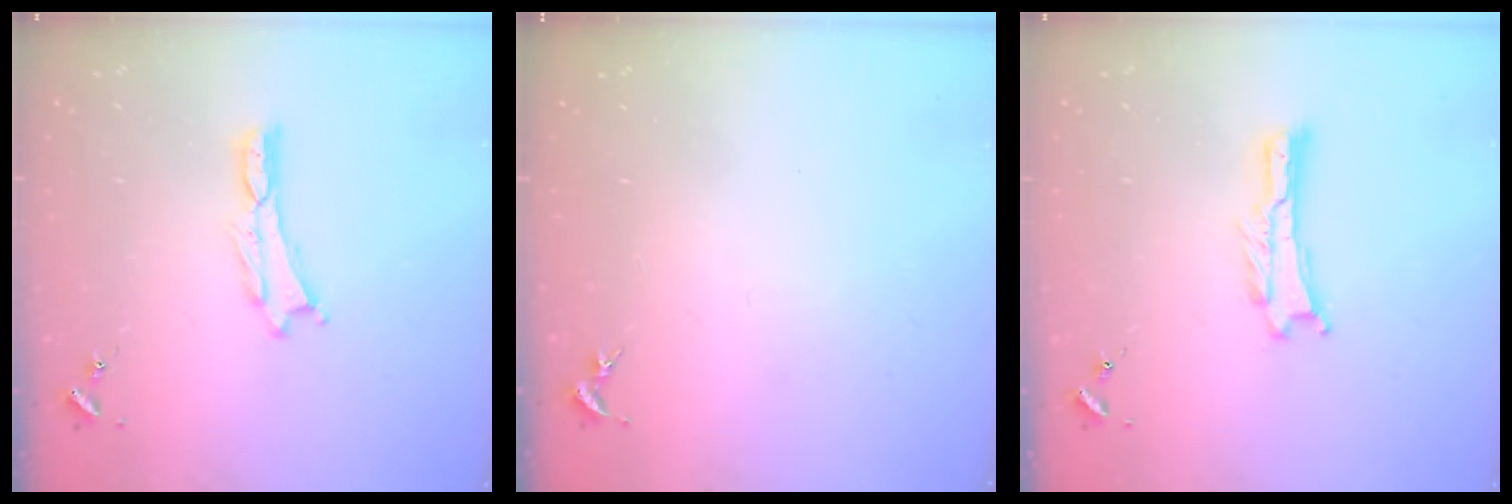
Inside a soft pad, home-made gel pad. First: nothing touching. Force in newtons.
{"total": 0.0}
{"total": 0.0}